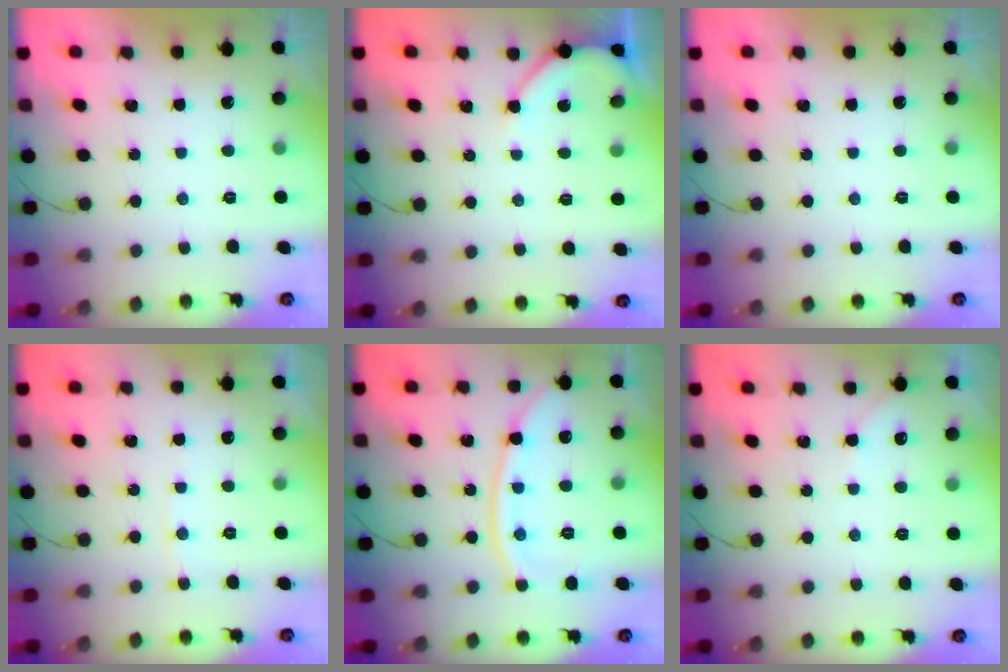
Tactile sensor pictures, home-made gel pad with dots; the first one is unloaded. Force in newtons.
{"total": 4.9, "press": 4.8, "slide": 0.5}
{"total": 0.0}
{"total": 2.8, "press": 2.7, "slide": 0.3}
{"total": 11.8, "press": 11.7, "slide": 1.6}
{"total": 1.7, "press": 1.6, "slide": 0.3}